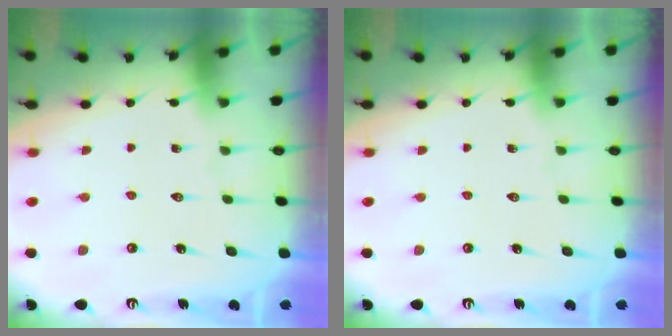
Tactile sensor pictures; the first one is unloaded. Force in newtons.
{"total": 0.0}